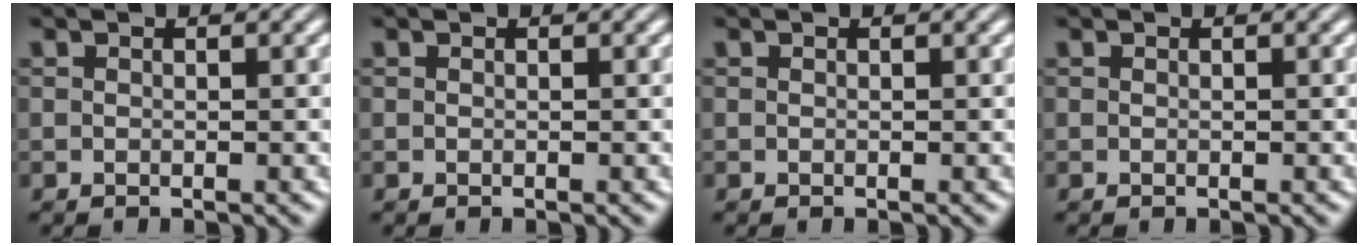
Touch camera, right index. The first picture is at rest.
{"total": 0.0}
{"total": 0.0}
{"total": 0.0}